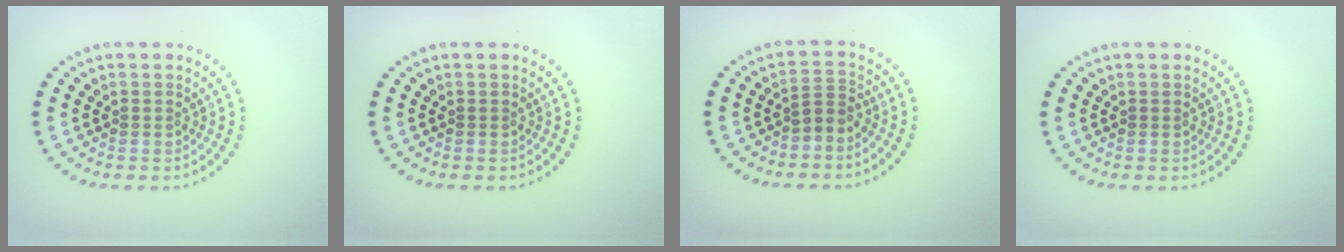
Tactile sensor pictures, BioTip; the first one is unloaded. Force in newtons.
{"total": 0.0}
{"total": 1.8, "press": 1.4, "slide": 1.1}
{"total": 0.0}